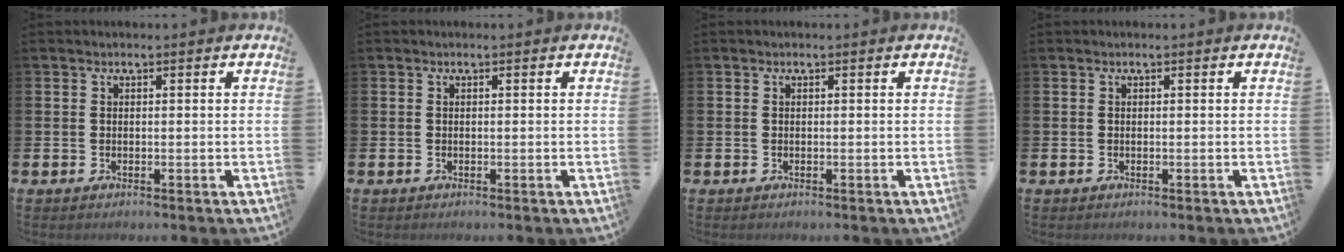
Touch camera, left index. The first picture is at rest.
{"total": 0.0}
{"total": 0.0}
{"total": 0.0}